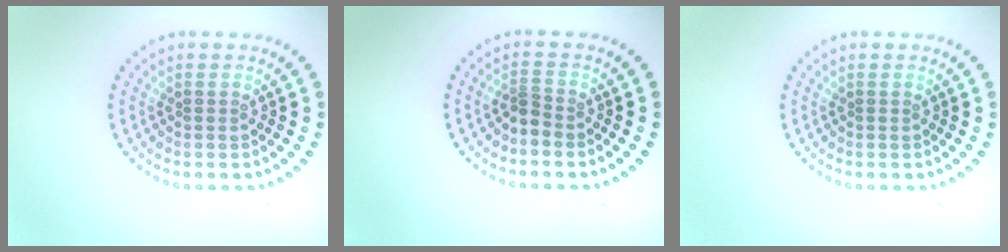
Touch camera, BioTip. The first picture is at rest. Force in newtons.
{"total": 1.2, "press": 0.7, "slide": 1.0}
{"total": 0.0}